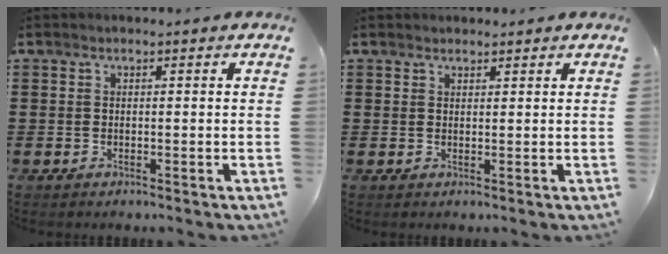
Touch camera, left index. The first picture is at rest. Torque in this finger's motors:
{"motor_torque": [-0.06, 0.02, -0.14, 0.01]}